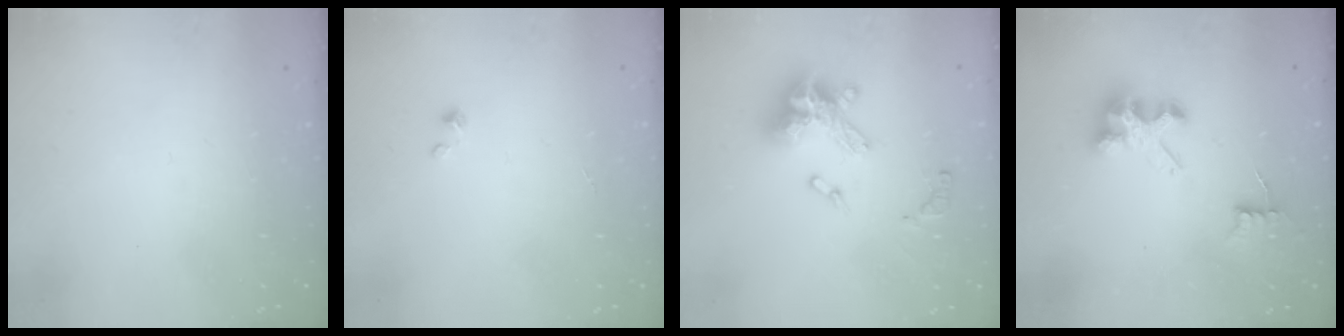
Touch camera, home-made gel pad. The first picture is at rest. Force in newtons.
{"total": 0.6, "press": 0.6, "slide": 0.1}
{"total": 14.0, "press": 13.9, "slide": 1.7}
{"total": 6.3, "press": 6.3, "slide": 0.2}